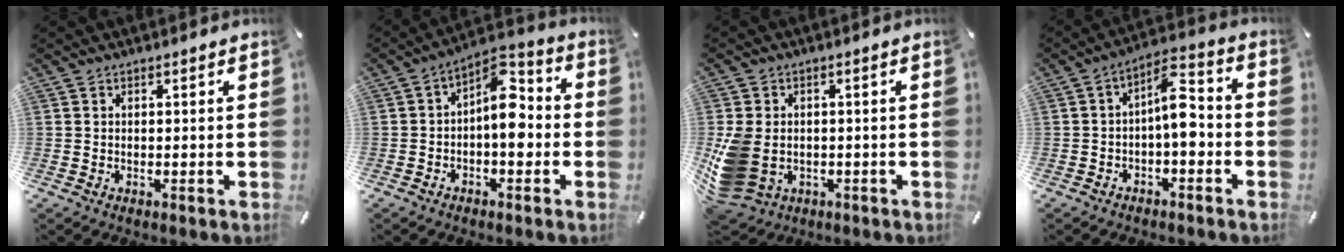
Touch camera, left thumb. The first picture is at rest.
{"total": 9.6, "force": [-0.6, 5.3, 8.0], "torque": [-0.115, -0.008, -0.012]}
{"total": 10.5, "force": [-1.6, 8.4, 6.0], "torque": [-0.148, 0.004, -0.026]}
{"total": 9.5, "force": [-1.0, 4.6, 8.2], "torque": [-0.134, 0.014, -0.020]}